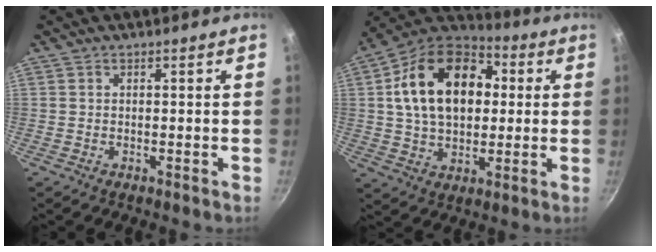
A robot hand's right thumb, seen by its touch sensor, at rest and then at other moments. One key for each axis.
{"total": 21.2, "fx": 3.8, "fy": 14.3, "fz": 15.2, "tx": -0.229, "ty": 0.023, "tz": 0.049}